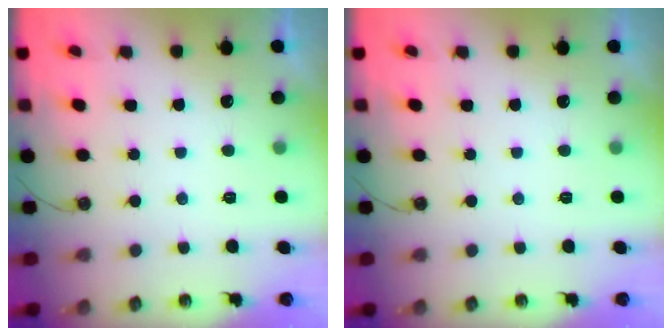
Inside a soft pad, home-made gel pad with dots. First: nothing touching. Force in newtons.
{"total": 1.0, "press": 0.4, "slide": 1.0}